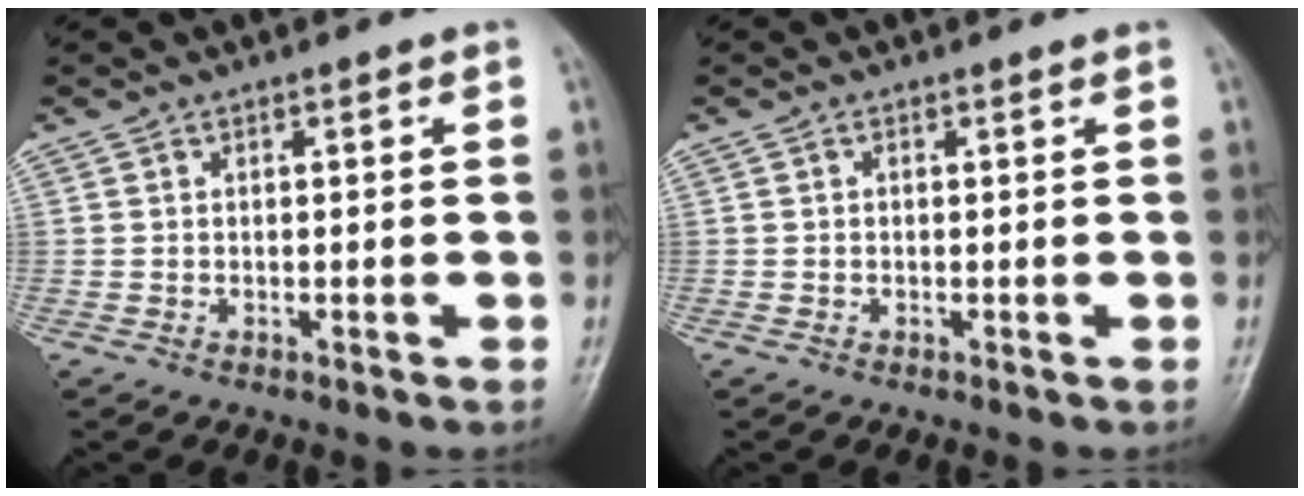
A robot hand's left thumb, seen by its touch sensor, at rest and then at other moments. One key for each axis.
{"total": 0.0}